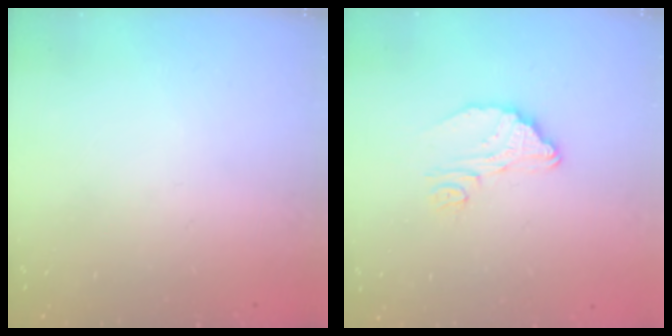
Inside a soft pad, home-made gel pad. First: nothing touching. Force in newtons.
{"total": 8.0, "press": 8.0, "slide": 0.4}